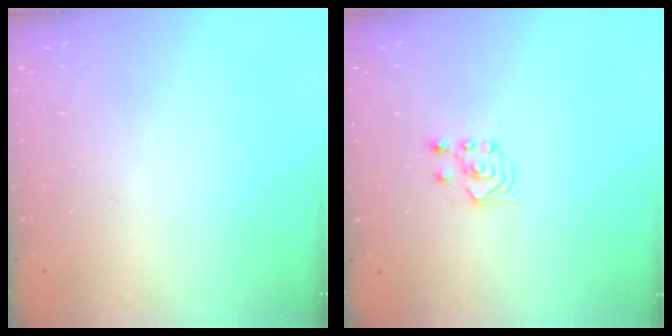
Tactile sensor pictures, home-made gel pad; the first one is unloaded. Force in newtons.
{"total": 2.8, "press": 2.4, "slide": 1.4}